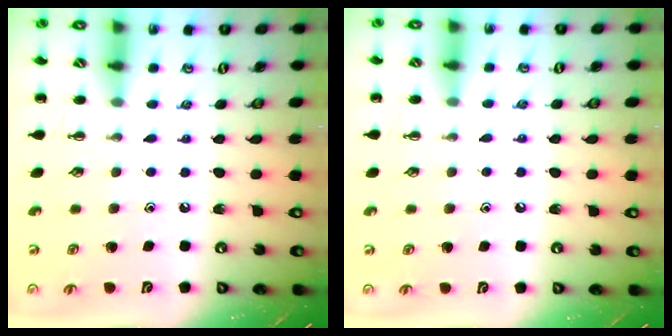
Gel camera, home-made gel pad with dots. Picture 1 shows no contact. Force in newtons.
{"total": 3.5, "press": 3.3, "slide": 1.2}